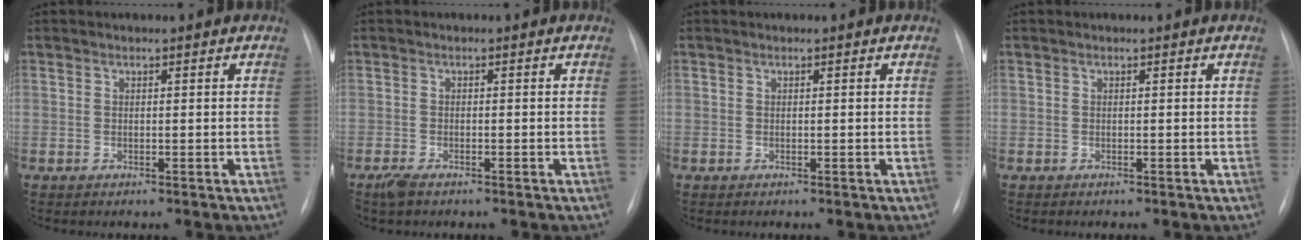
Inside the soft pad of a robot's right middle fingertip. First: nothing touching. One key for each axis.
{"total": 2.0, "fx": -1.5, "fy": 0.7, "fz": 1.2, "tx": -0.030, "ty": -0.005, "tz": -0.025}
{"total": 0.0}
{"total": 0.0}